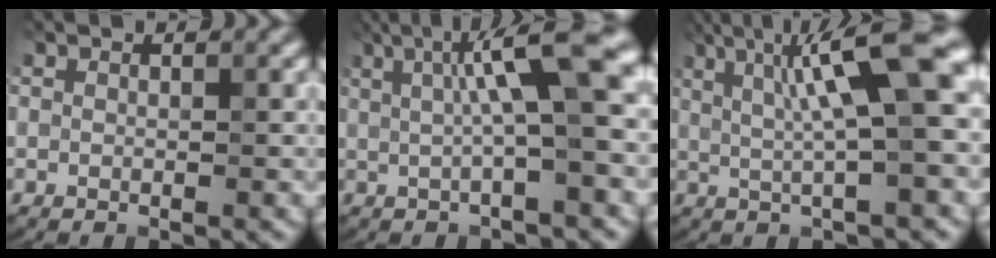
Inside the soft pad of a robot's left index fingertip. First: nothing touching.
{"total": 8.5, "force": [2.0, 1.5, 8.1], "torque": [-0.110, 0.018, 0.025]}
{"total": 10.1, "force": [2.7, 1.7, 9.5], "torque": [-0.143, 0.017, 0.042]}